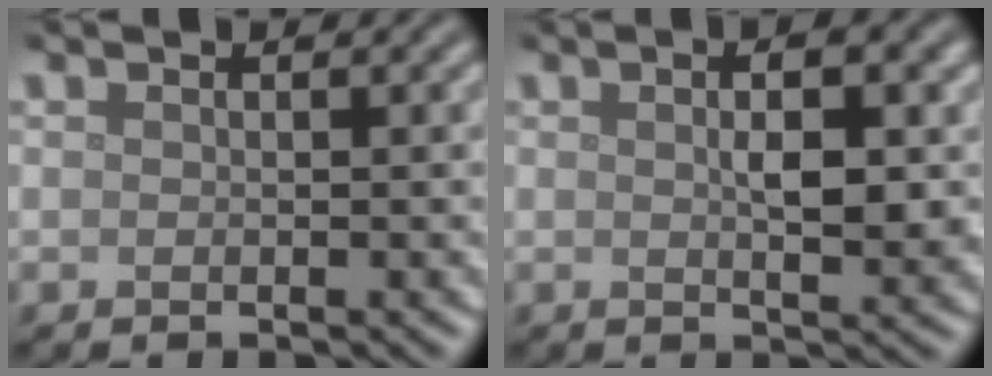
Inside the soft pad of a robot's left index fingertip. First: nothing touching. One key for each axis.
{"total": 3.9, "fx": 0.6, "fy": 1.1, "fz": 3.7, "tx": -0.063, "ty": 0.001, "tz": 0.011}